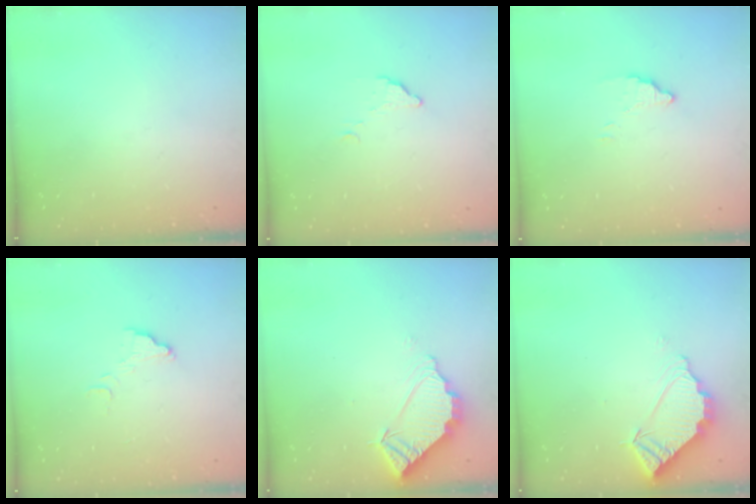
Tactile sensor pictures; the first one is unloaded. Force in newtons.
{"total": 3.6, "press": 3.6, "slide": 0.2}
{"total": 2.9, "press": 2.9, "slide": 0.1}
{"total": 5.2, "press": 5.2, "slide": 0.3}
{"total": 6.2, "press": 6.2, "slide": 0.3}
{"total": 6.2, "press": 6.2, "slide": 0.3}